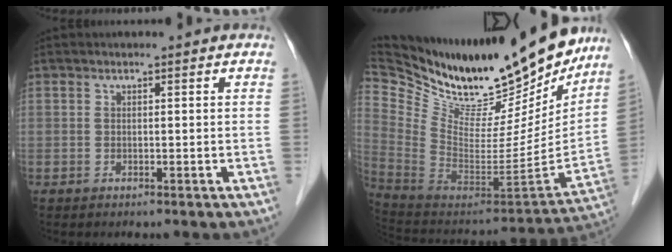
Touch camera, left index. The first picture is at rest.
{"total": 31.9, "force": [26.4, 9.6, 15.0], "torque": [-0.285, -0.044, 0.413]}